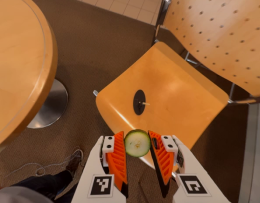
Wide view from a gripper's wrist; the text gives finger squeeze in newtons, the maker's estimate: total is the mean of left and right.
{"total": 9.4, "left": 9.6, "right": 9.3}